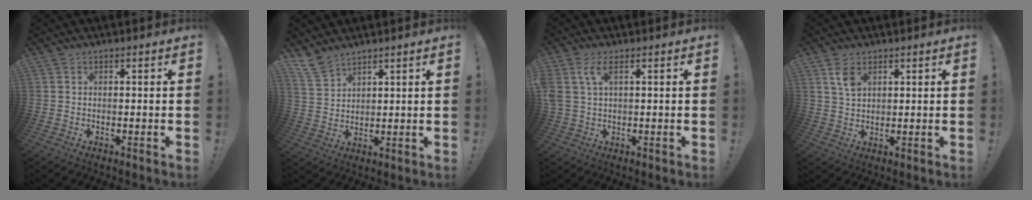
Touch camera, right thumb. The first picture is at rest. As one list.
[{"total": 7.3, "force": [6.0, 3.4, 2.4], "torque": [-0.044, -0.039, 0.118]}, {"total": 5.1, "force": [2.0, 1.8, 4.4], "torque": [-0.089, -0.003, 0.035]}, {"total": 5.0, "force": [2.4, 2.8, 3.3], "torque": [-0.048, -0.010, 0.043]}]